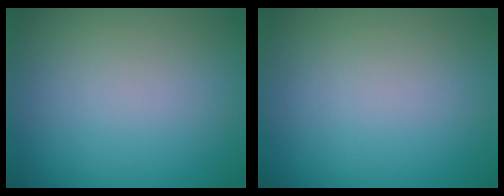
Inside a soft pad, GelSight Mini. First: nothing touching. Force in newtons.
{"total": 0.0}